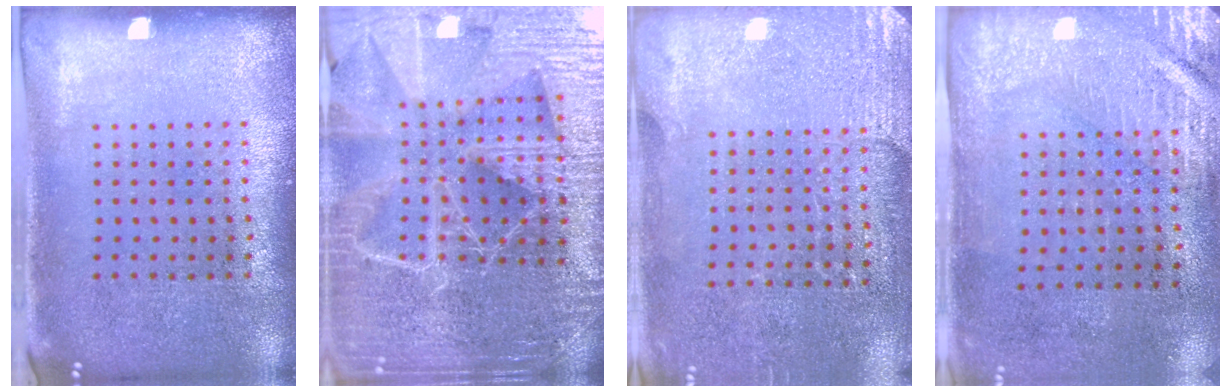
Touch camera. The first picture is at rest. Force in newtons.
{"total": 5.3, "press": 4.7, "slide": 2.3}
{"total": 2.8, "press": 2.6, "slide": 0.8}
{"total": 2.9, "press": 2.5, "slide": 1.5}